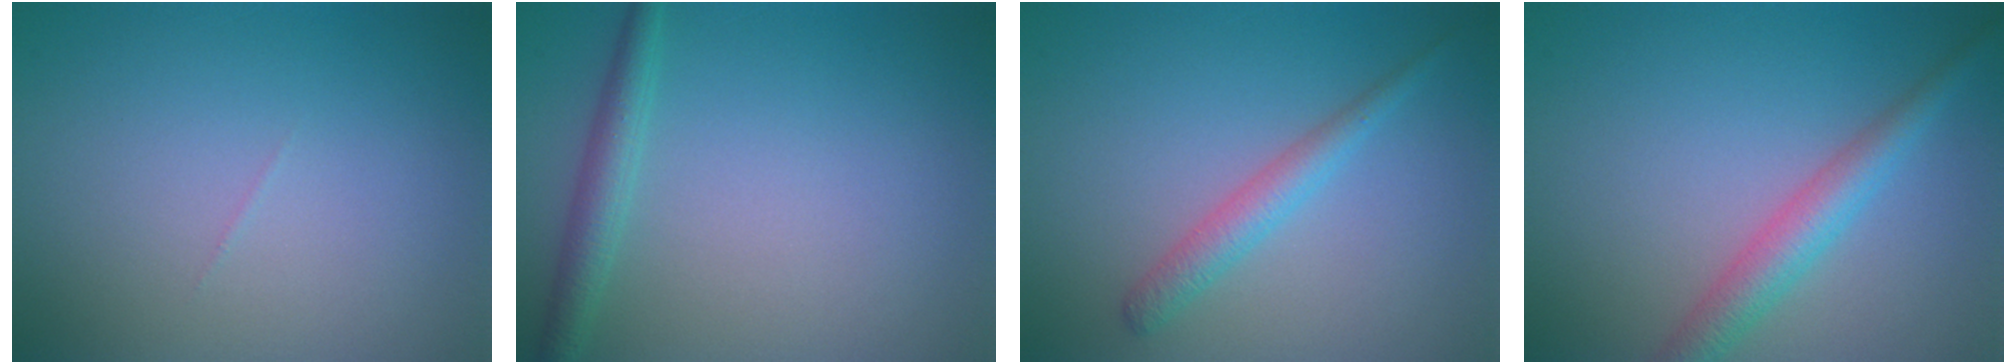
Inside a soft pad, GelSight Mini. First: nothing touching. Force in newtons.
{"total": 2.3, "press": 2.2, "slide": 0.1}
{"total": 2.2, "press": 2.2, "slide": 0.0}
{"total": 3.3, "press": 3.3, "slide": 0.1}